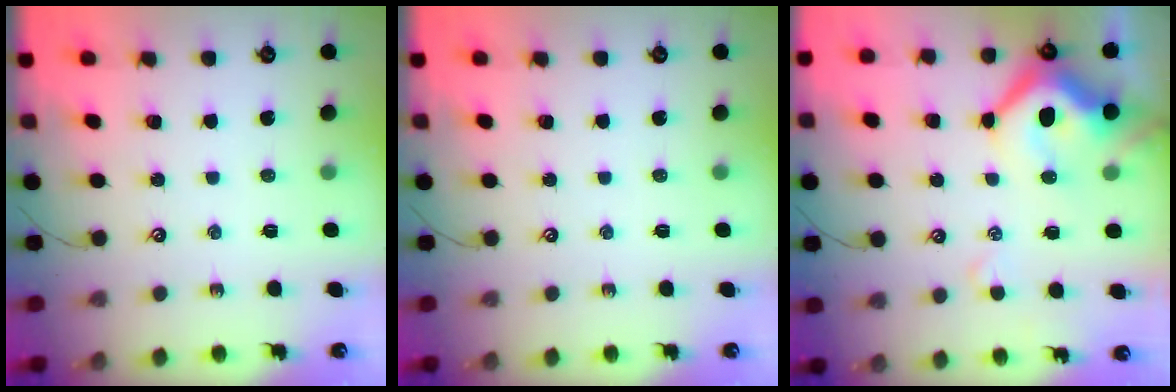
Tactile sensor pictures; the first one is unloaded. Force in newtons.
{"total": 0.0}
{"total": 12.8, "press": 12.7, "slide": 1.9}